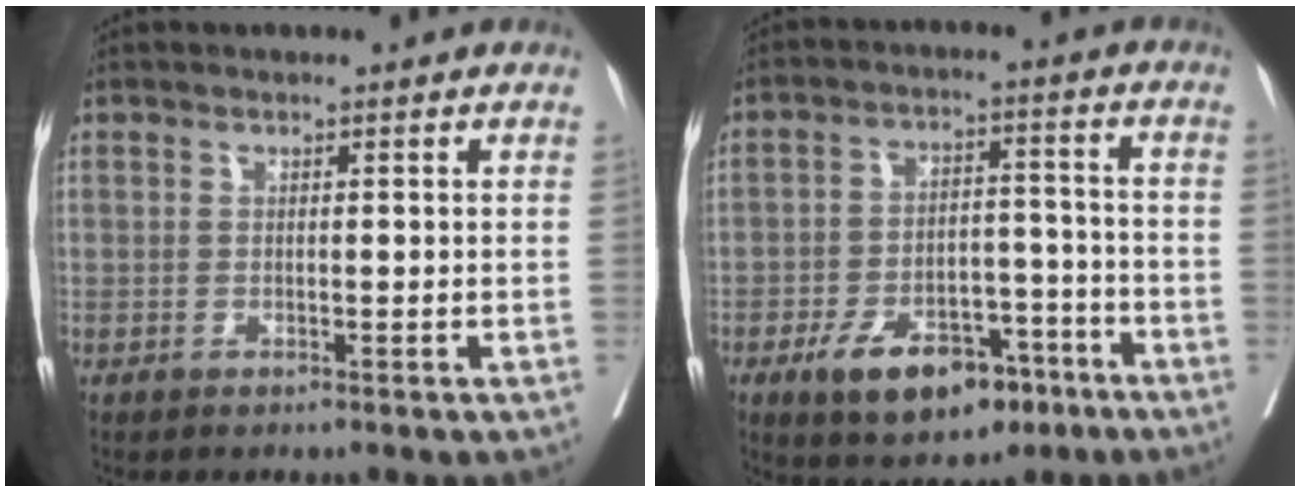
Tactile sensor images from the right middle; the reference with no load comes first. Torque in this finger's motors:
{"motor_torque": [1.14, -1.00, 0.20, 0.10]}